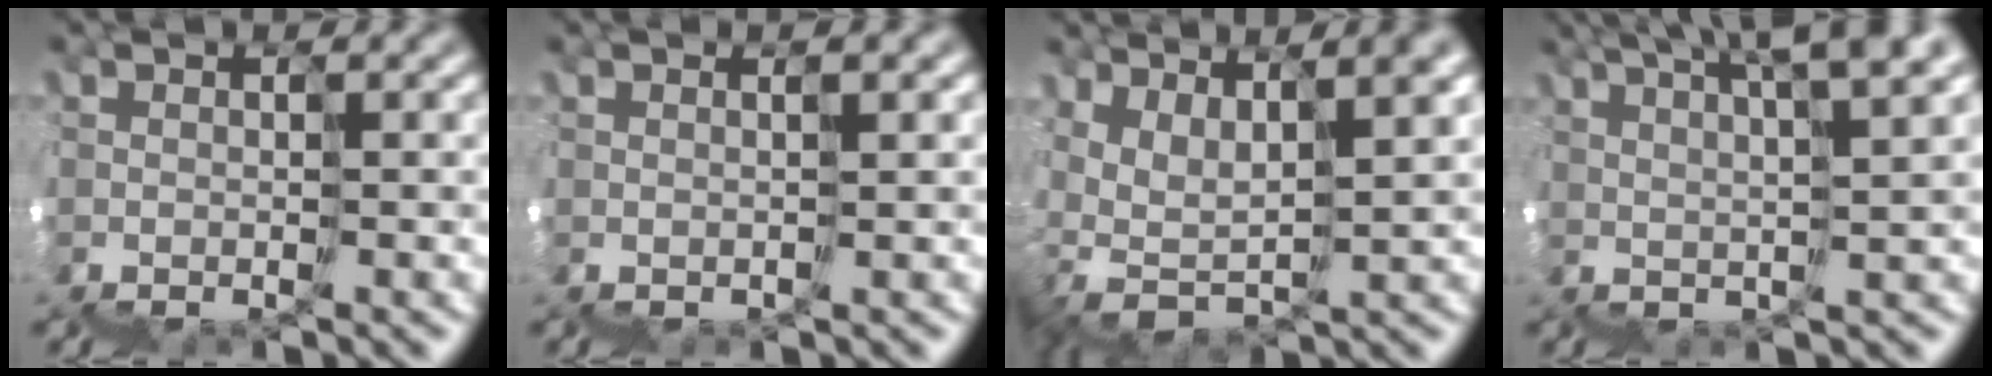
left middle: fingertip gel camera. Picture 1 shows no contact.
{"total": 1.7, "force": [1.0, 0.5, 1.3], "torque": [-0.007, 0.024, 0.014]}
{"total": 6.0, "force": [4.9, 2.2, 2.7], "torque": [-0.080, 0.054, 0.099]}
{"total": 5.8, "force": [4.8, 0.0, 3.3], "torque": [-0.035, 0.053, 0.067]}